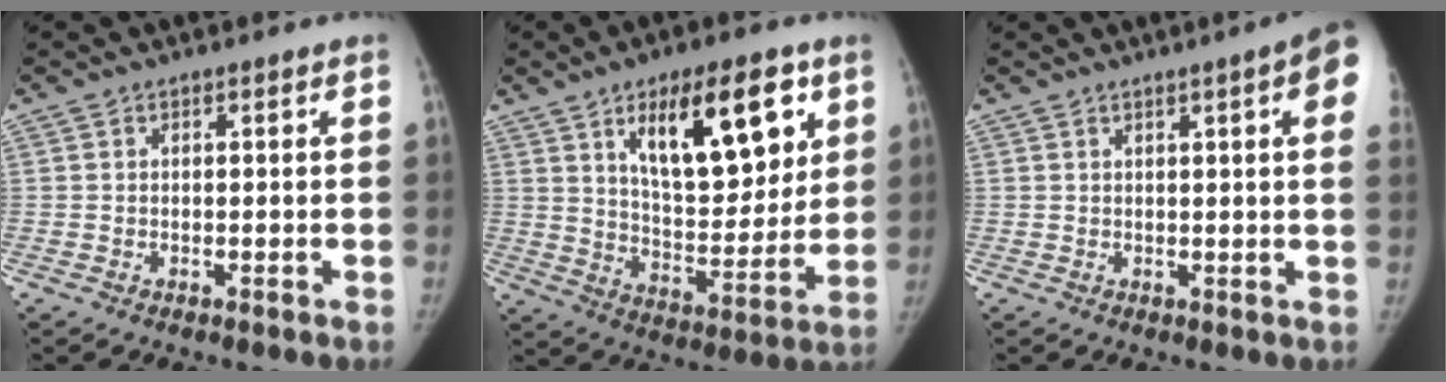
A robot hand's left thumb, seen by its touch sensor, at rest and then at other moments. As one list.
[{"total": 20.0, "force": [9.0, 8.6, 15.6], "torque": [-0.188, -0.044, 0.151]}, {"total": 8.7, "force": [3.4, 0.9, 8.0], "torque": [-0.087, 0.000, 0.033]}]